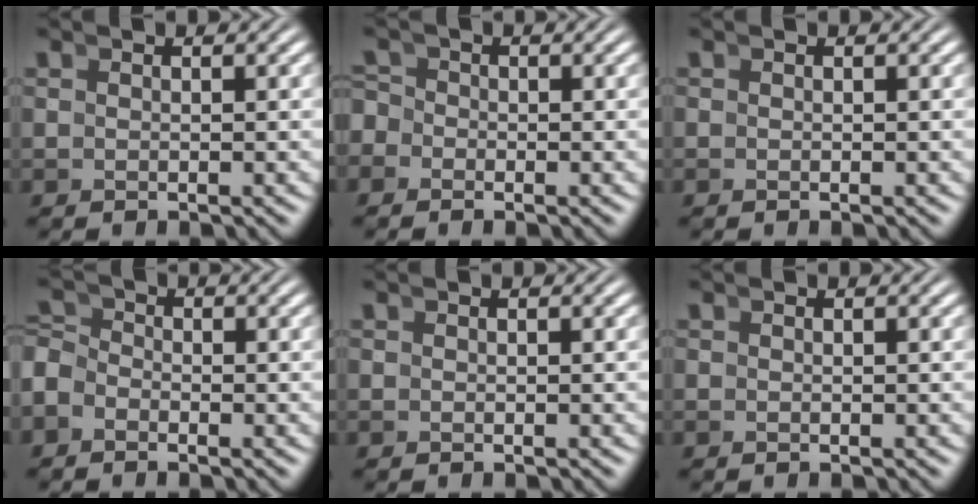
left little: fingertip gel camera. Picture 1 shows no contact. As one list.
[{"total": 1.6, "force": [-0.8, 1.3, 0.3], "torque": [-0.001, -0.010, -0.016]}, {"total": 0.0}, {"total": 2.8, "force": [-1.1, 2.4, 1.0], "torque": [-0.022, -0.014, -0.020]}, {"total": 0.0}, {"total": 0.0}]